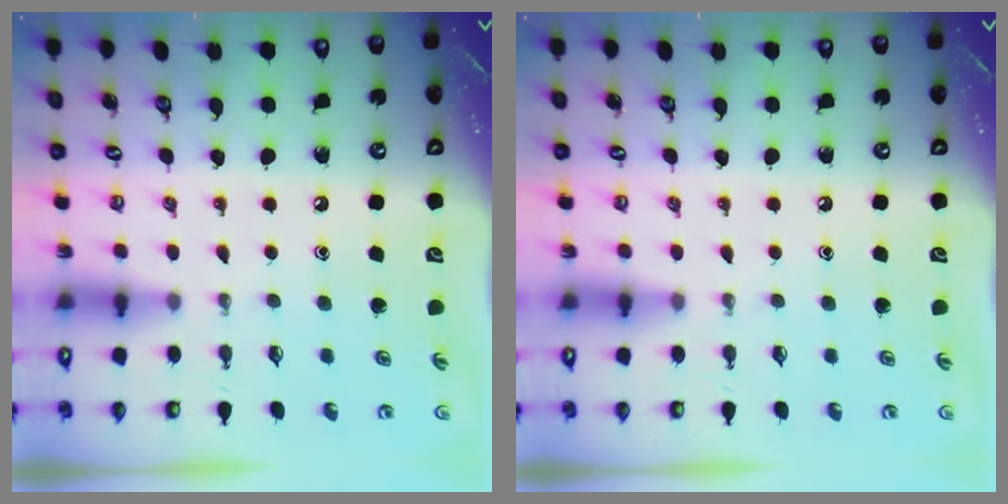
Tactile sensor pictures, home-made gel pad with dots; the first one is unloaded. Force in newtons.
{"total": 0.0}